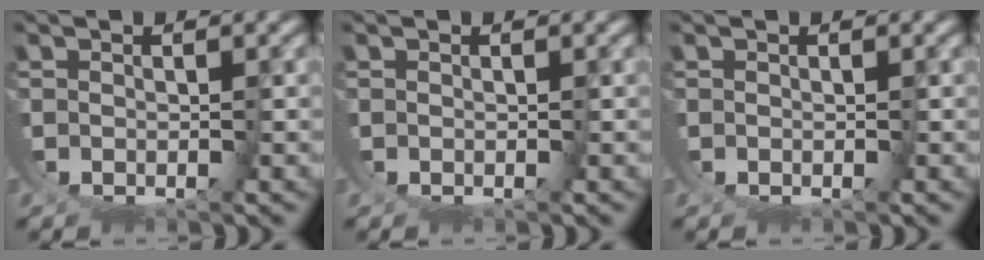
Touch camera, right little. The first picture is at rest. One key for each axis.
{"total": 0.0}
{"total": 0.0}